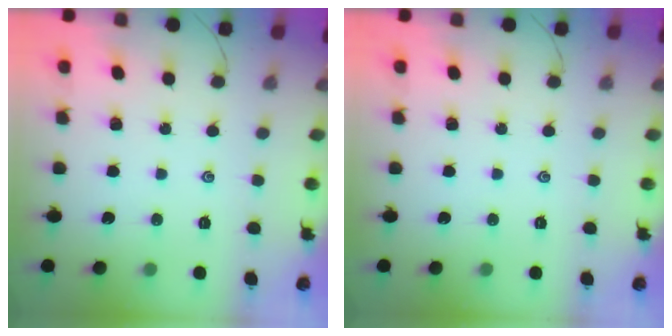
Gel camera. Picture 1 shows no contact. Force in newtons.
{"total": 0.0}